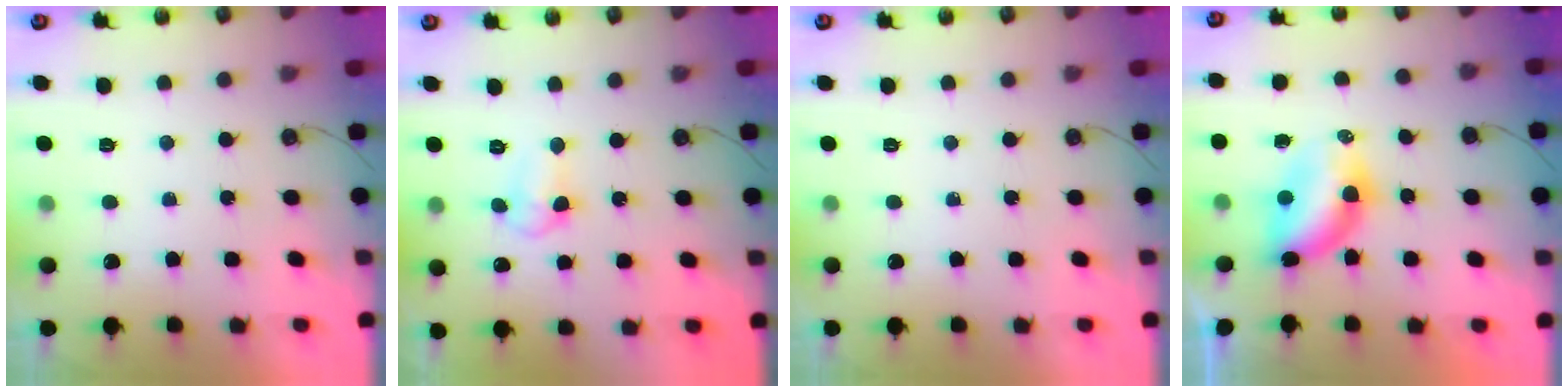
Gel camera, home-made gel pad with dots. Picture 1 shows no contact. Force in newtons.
{"total": 4.4, "press": 4.3, "slide": 1.2}
{"total": 0.0}
{"total": 6.7, "press": 6.5, "slide": 1.9}